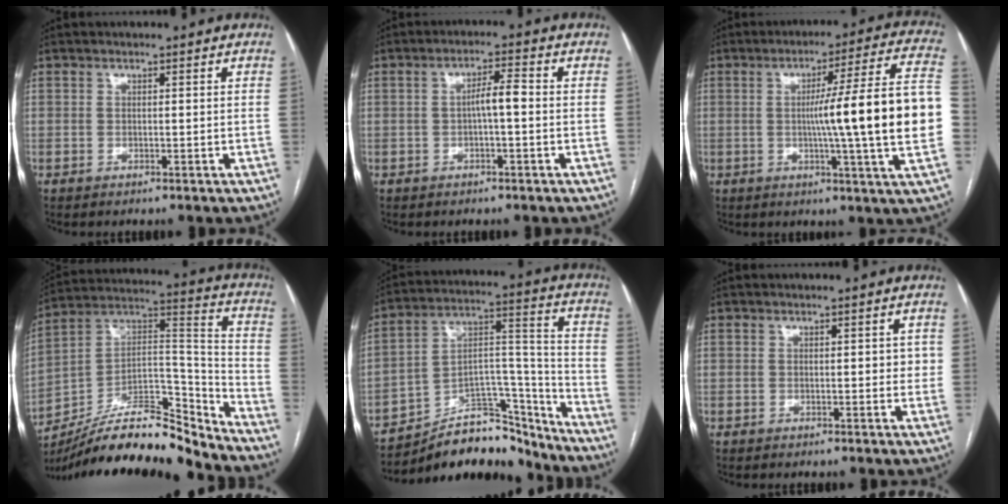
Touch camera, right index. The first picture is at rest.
{"total": 3.6, "force": [-0.3, 0.5, 3.5], "torque": [-0.059, 0.010, -0.004]}
{"total": 18.9, "force": [-0.9, -1.5, 18.8], "torque": [-0.233, 0.014, -0.021]}
{"total": 20.8, "force": [-18.5, 2.9, 9.0], "torque": [-0.167, 0.046, -0.317]}
{"total": 19.2, "force": [-16.9, 6.5, 6.4], "torque": [-0.110, 0.052, -0.269]}
{"total": 2.1, "force": [0.2, 1.1, 1.8], "torque": [-0.017, 0.005, 0.002]}